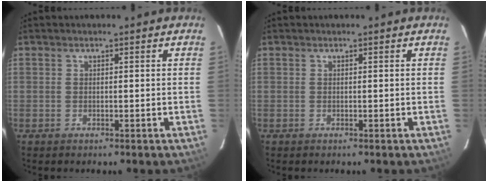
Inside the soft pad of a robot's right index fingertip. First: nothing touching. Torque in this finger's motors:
{"motor_torque": [0.00, 0.00, 0.00, 0.01]}